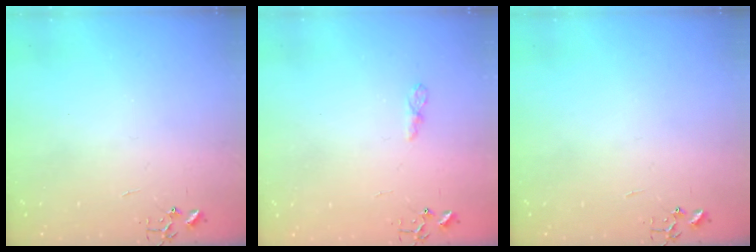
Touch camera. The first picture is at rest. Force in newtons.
{"total": 4.8, "press": 4.7, "slide": 0.6}
{"total": 0.0}